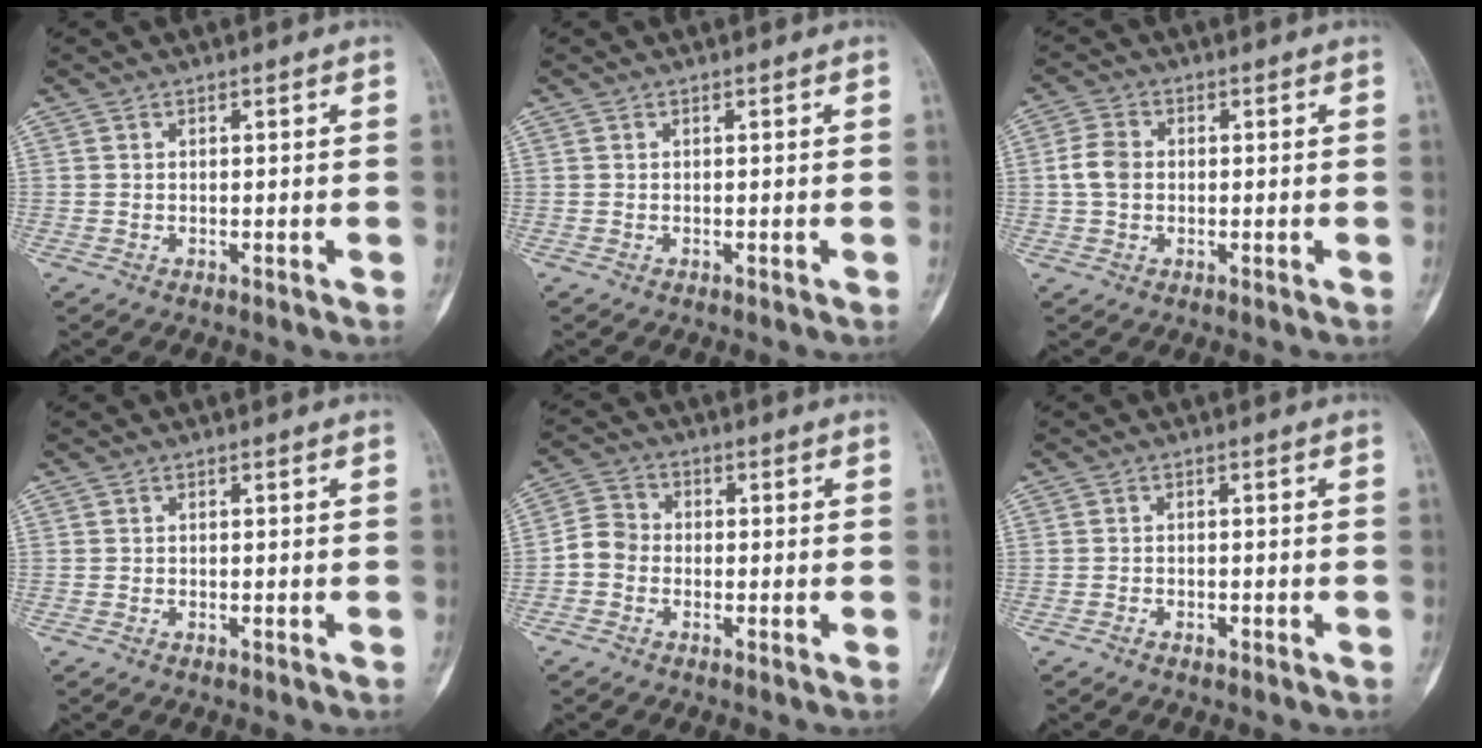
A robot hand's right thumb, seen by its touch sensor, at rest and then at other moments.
{"total": 0.0}
{"total": 4.8, "force": [0.1, 3.7, 3.1], "torque": [-0.062, 0.009, -0.002]}
{"total": 0.0}
{"total": 4.8, "force": [-1.2, 4.1, 2.1], "torque": [-0.026, 0.015, -0.037]}
{"total": 1.3, "force": [-0.8, 0.7, 0.7], "torque": [-0.013, 0.006, -0.015]}